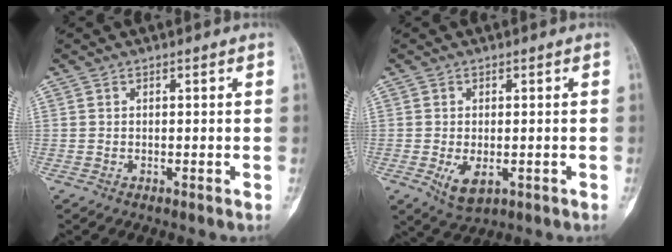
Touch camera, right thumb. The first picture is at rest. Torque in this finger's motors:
{"motor_torque": [0.21, 0.03, 0.74, 0.02, 0.15]}